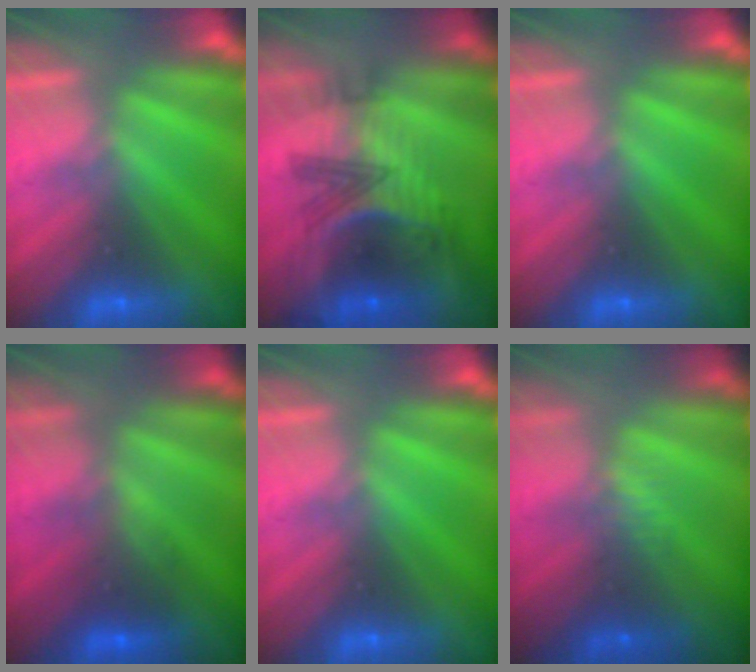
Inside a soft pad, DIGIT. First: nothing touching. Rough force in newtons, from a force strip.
{"total": 7.7}
{"total": 0.0}
{"total": 2.2}
{"total": 0.0}
{"total": 2.3}